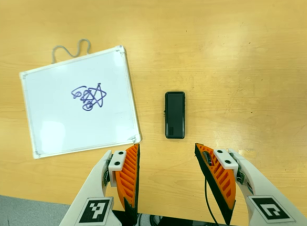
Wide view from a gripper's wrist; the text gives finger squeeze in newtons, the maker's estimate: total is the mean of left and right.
{"total": 0.0}